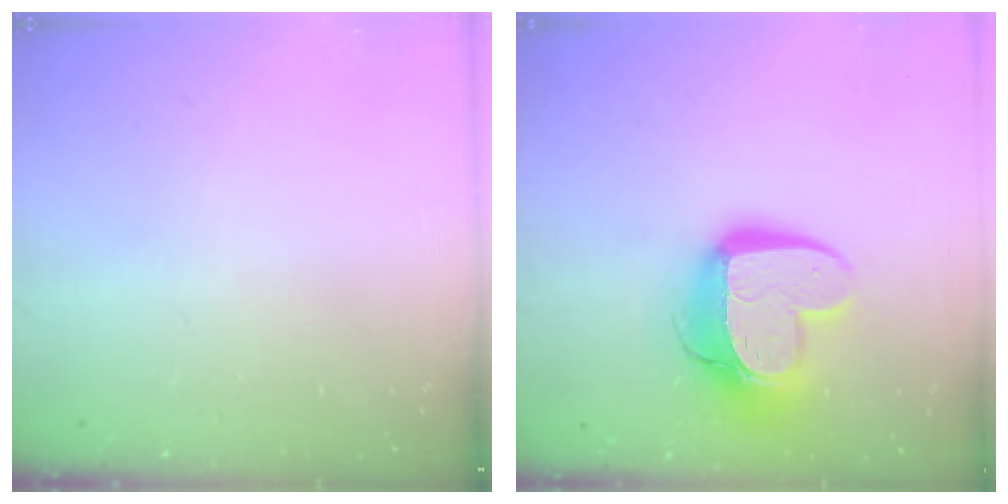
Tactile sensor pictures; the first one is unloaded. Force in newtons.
{"total": 14.9, "press": 14.9, "slide": 1.4}